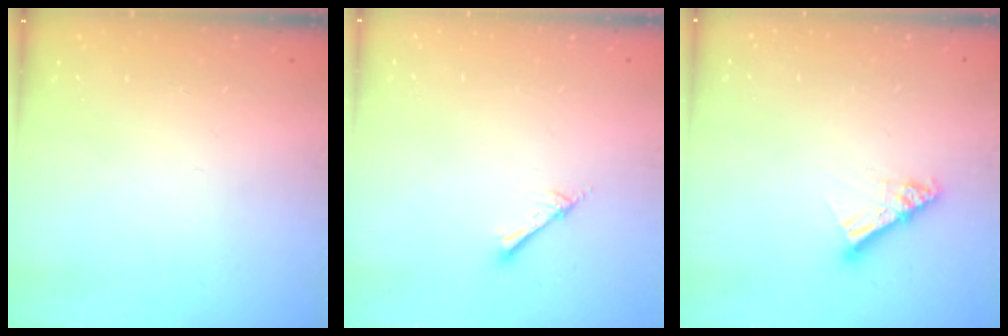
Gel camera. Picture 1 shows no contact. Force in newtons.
{"total": 1.5, "press": 1.4, "slide": 0.2}
{"total": 9.0, "press": 8.9, "slide": 0.8}